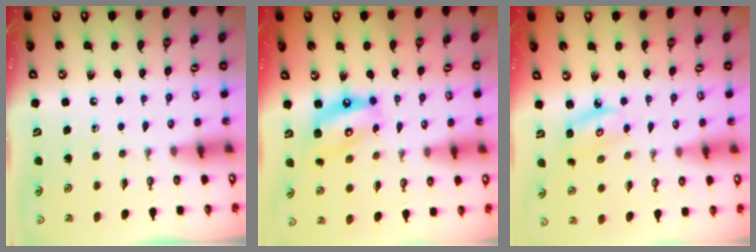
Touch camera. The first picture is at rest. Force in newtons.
{"total": 11.3, "press": 11.3, "slide": 1.0}
{"total": 4.3, "press": 4.3, "slide": 0.3}